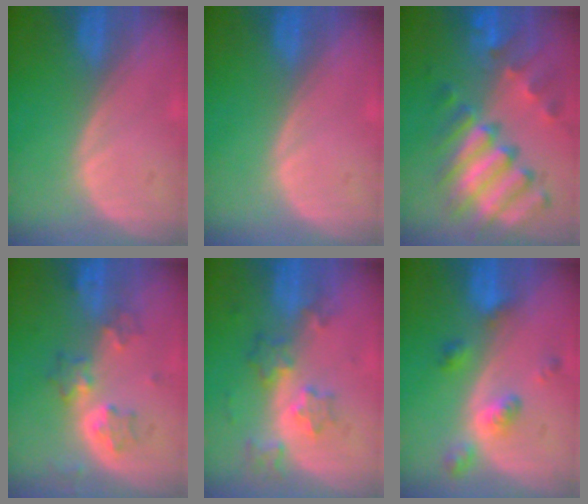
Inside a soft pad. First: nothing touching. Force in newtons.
{"total": 0.0}
{"total": 11.7, "press": 10.0, "slide": 6.0}
{"total": 5.4, "press": 5.1, "slide": 1.5}
{"total": 6.1, "press": 5.5, "slide": 2.5}
{"total": 5.1, "press": 4.6, "slide": 2.2}